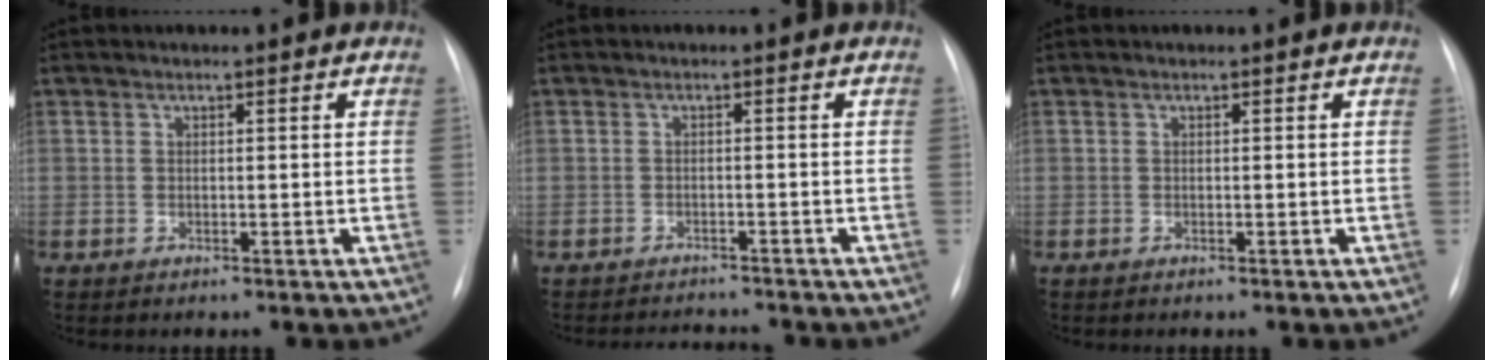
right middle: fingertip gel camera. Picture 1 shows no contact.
{"total": 4.4, "force": [-4.3, 0.4, 0.5], "torque": [-0.003, -0.005, -0.061]}
{"total": 0.0}